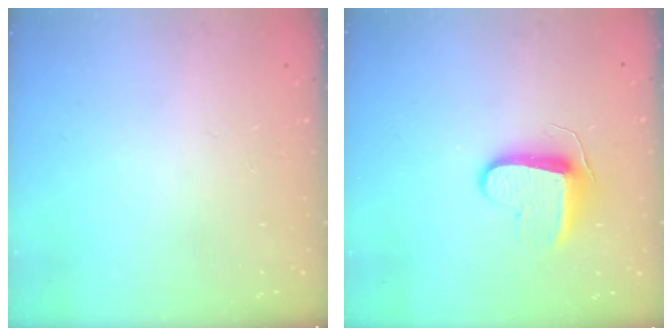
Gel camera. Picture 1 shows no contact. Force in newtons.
{"total": 9.4, "press": 9.4, "slide": 0.2}